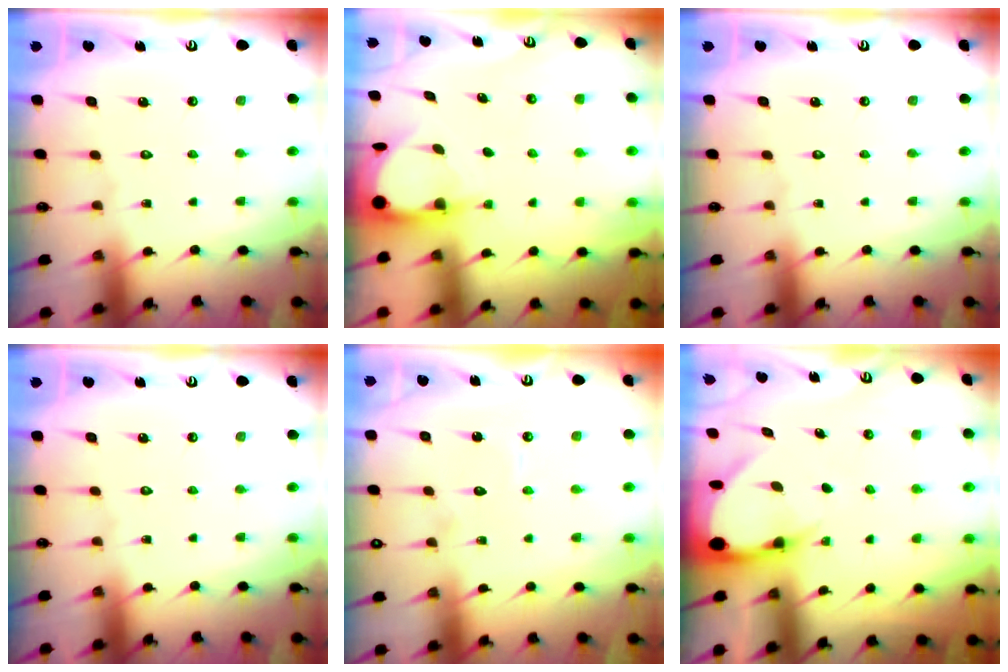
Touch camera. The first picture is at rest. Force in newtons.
{"total": 3.9, "press": 3.9, "slide": 0.4}
{"total": 0.0}
{"total": 0.0}
{"total": 5.0, "press": 5.0, "slide": 0.5}
{"total": 4.5, "press": 4.5, "slide": 0.6}